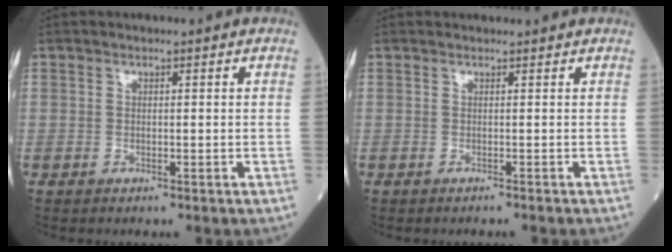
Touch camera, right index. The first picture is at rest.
{"total": 0.9, "force": [0.4, 0.2, 0.8], "torque": [-0.027, 0.016, 0.005]}